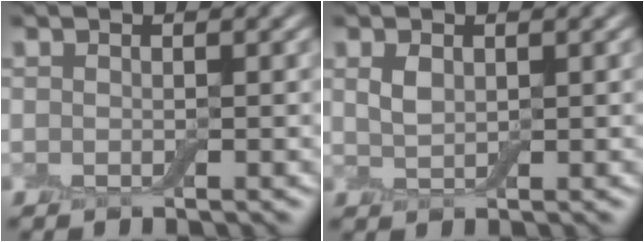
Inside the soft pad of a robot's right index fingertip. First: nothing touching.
{"total": 1.1, "force": [0.7, 0.6, 0.6], "torque": [-0.019, 0.003, 0.016]}